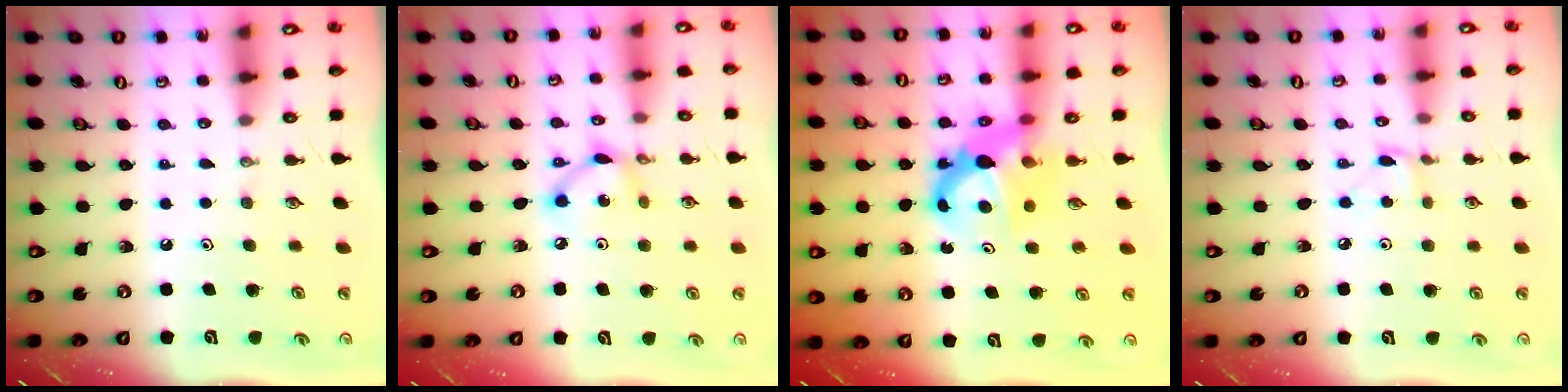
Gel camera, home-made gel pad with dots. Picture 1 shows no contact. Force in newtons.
{"total": 7.0, "press": 7.0, "slide": 0.3}
{"total": 7.5, "press": 7.5, "slide": 0.6}
{"total": 2.8, "press": 2.8, "slide": 0.3}